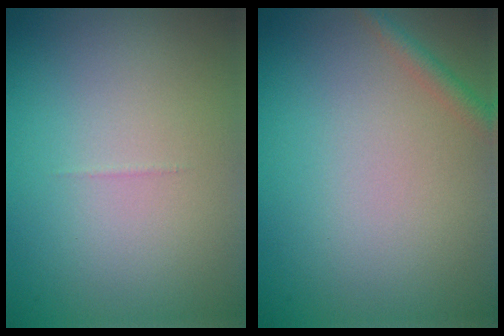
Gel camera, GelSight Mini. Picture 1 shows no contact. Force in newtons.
{"total": 1.3, "press": 1.3, "slide": 0.0}